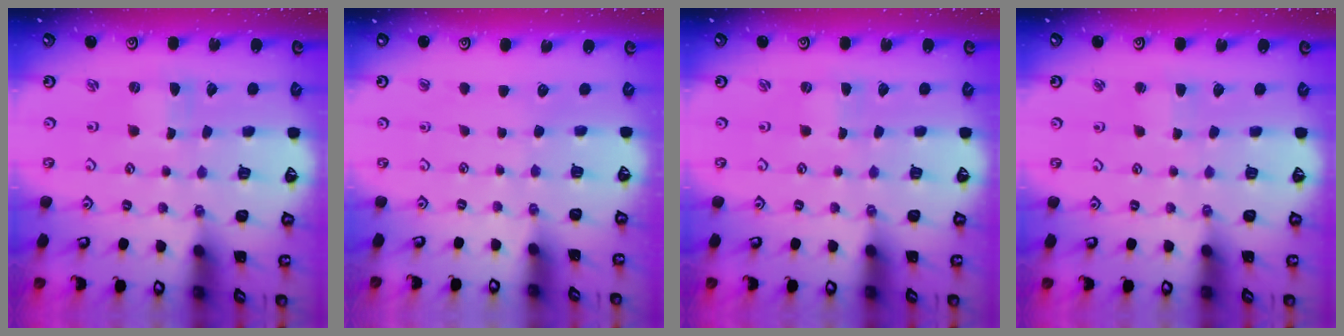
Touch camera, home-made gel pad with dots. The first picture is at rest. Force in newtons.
{"total": 0.0}
{"total": 0.0}
{"total": 3.0, "press": 3.0, "slide": 0.3}